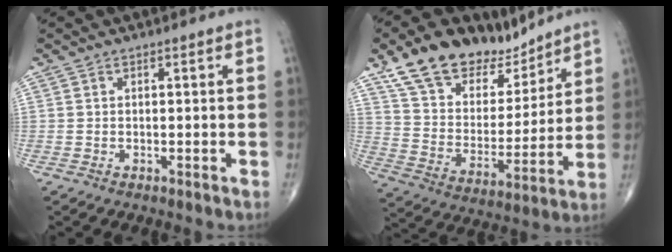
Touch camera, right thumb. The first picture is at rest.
{"total": 18.4, "force": [13.8, 9.4, 7.7], "torque": [-0.084, -0.062, 0.248]}